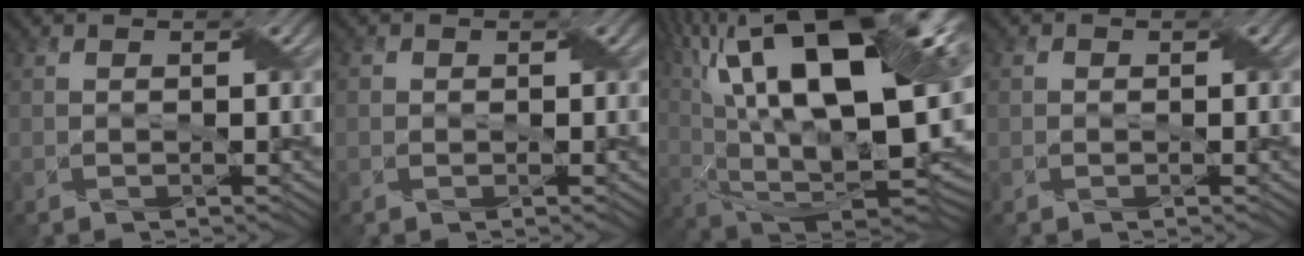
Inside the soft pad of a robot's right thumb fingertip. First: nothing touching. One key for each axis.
{"total": 0.7, "fx": -0.1, "fy": 0.7, "fz": -0.1, "tx": 0.002, "ty": -0.002, "tz": -0.001}
{"total": 23.9, "fx": 9.1, "fy": 10.5, "fz": 19.5, "tx": -0.346, "ty": 0.050, "tz": 0.166}
{"total": 0.5, "fx": -0.3, "fy": 0.4, "fz": -0.1, "tx": 0.003, "ty": 0.000, "tz": -0.005}